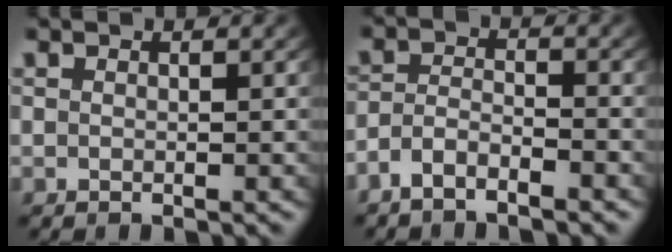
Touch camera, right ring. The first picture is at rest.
{"total": 3.2, "force": [-2.5, 1.5, 1.2], "torque": [-0.026, -0.007, -0.048]}